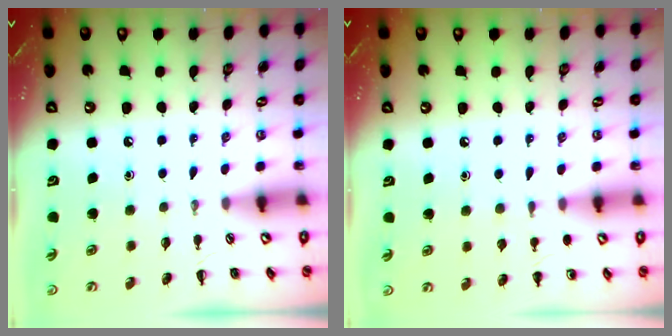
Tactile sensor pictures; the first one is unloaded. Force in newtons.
{"total": 5.0, "press": 4.7, "slide": 1.5}